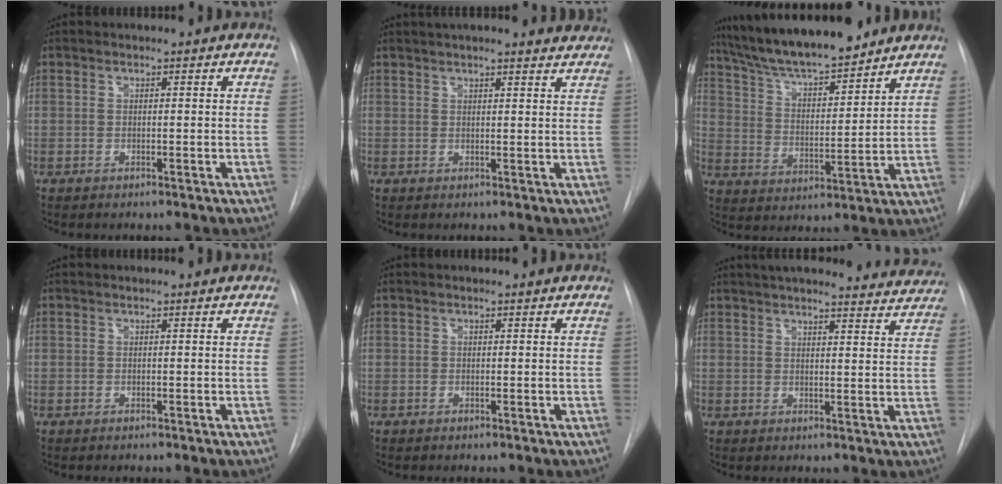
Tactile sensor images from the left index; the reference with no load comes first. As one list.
[{"total": 15.2, "force": [14.1, 2.4, 5.2], "torque": [-0.073, 0.019, 0.170]}, {"total": 16.2, "force": [14.1, 2.6, 7.4], "torque": [-0.130, 0.014, 0.242]}, {"total": 0.0}, {"total": 0.0}, {"total": 22.1, "force": [20.6, 3.8, 7.2], "torque": [-0.108, -0.022, 0.244]}]